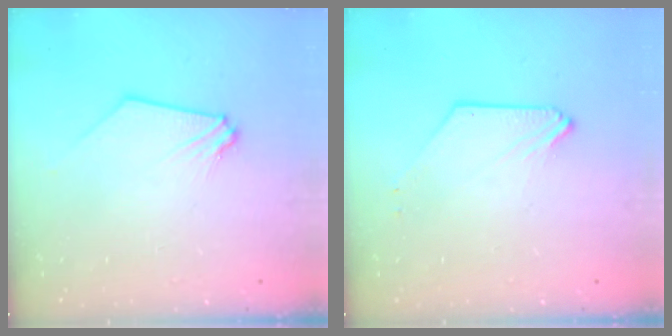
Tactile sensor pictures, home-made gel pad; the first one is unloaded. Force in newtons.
{"total": 0.0}